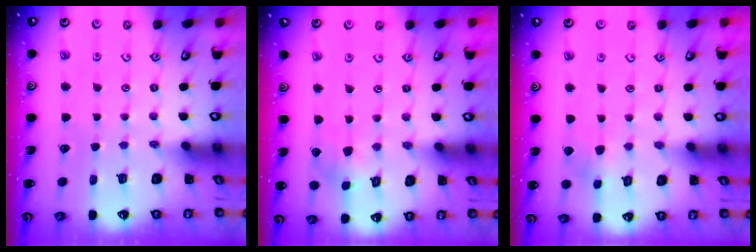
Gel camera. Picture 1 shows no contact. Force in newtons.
{"total": 2.9, "press": 2.9, "slide": 0.3}
{"total": 5.8, "press": 5.7, "slide": 0.7}